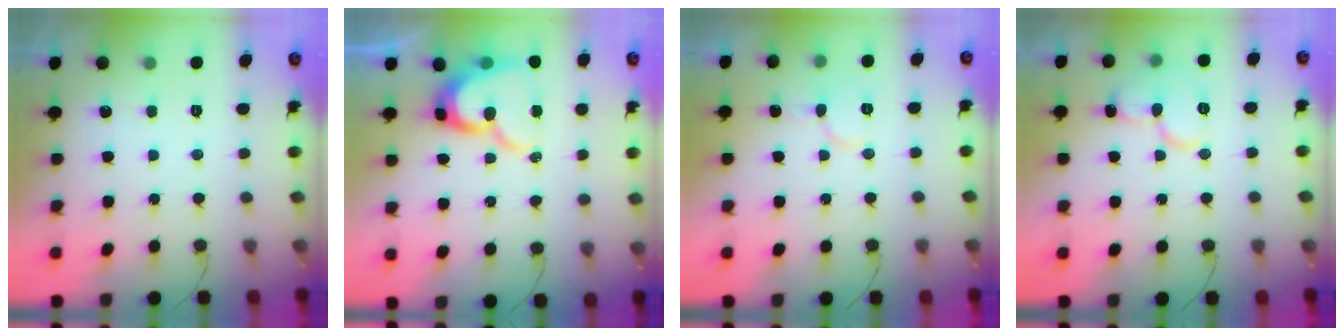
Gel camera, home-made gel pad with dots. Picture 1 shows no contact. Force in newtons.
{"total": 14.3, "press": 14.2, "slide": 1.6}
{"total": 5.9, "press": 5.9, "slide": 0.5}
{"total": 9.8, "press": 9.7, "slide": 1.1}